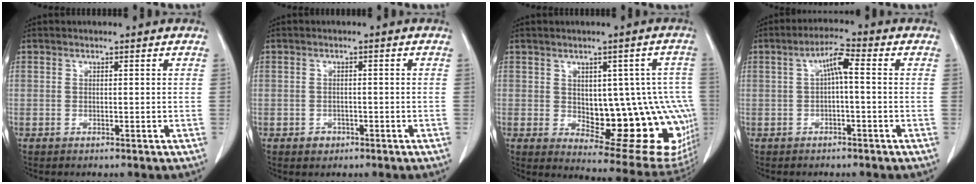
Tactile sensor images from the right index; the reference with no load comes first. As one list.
[{"total": 1.8, "force": [-0.9, 1.4, 0.4], "torque": [-0.002, 0.006, -0.010]}, {"total": 18.5, "force": [-2.1, 8.0, 16.5], "torque": [-0.133, 0.017, 0.002]}, {"total": 4.2, "force": [0.3, 0.7, 4.2], "torque": [-0.074, 0.018, 0.003]}]